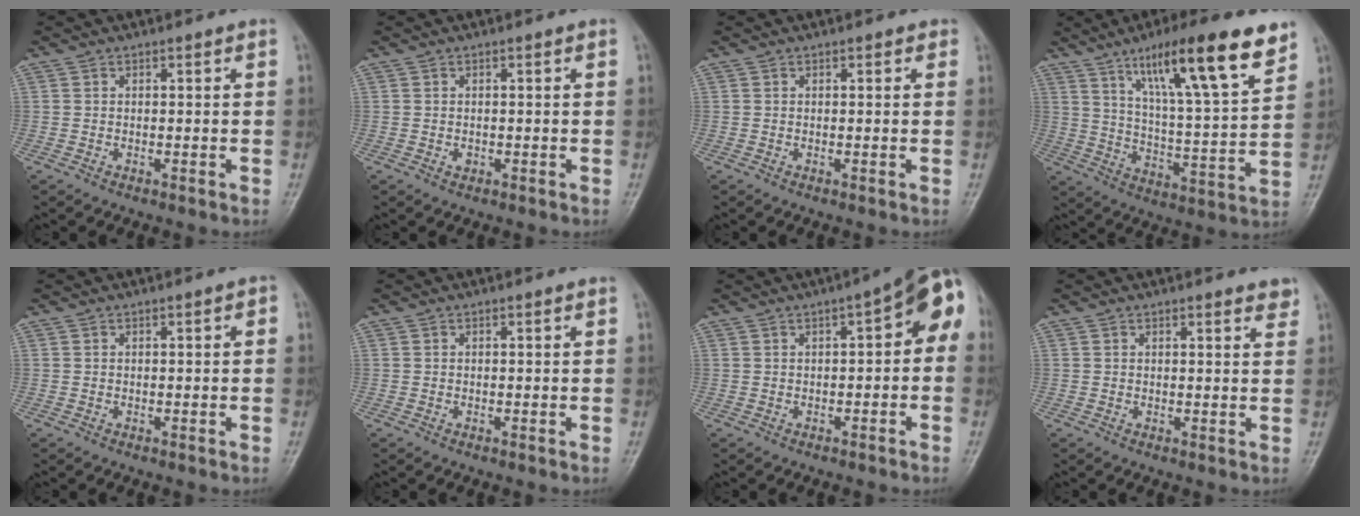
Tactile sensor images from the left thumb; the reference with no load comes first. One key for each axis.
{"total": 0.8, "fx": -0.3, "fy": 0.7, "fz": 0.4, "tx": -0.003, "ty": 0.005, "tz": -0.002}
{"total": 0.9, "fx": 0.4, "fy": 0.5, "fz": 0.7, "tx": -0.004, "ty": 0.001, "tz": 0.001}
{"total": 19.6, "fx": 11.9, "fy": 3.4, "fz": 15.2, "tx": -0.222, "ty": -0.047, "tz": 0.197}
{"total": 1.0, "fx": 0.1, "fy": 0.4, "fz": 0.9, "tx": -0.010, "ty": 0.002, "tz": 0.000}
{"total": 0.0}
{"total": 8.8, "fx": 0.9, "fy": 3.6, "fz": 8.0, "tx": -0.080, "ty": 0.036, "tz": -0.002}
{"total": 2.8, "fx": 2.2, "fy": 0.7, "fz": 1.7, "tx": -0.010, "ty": -0.006, "tz": 0.025}